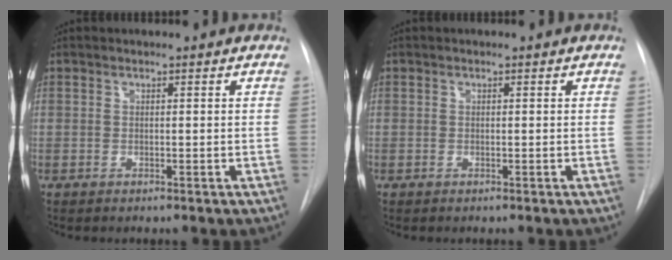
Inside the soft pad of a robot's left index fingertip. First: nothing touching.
{"total": 0.0}